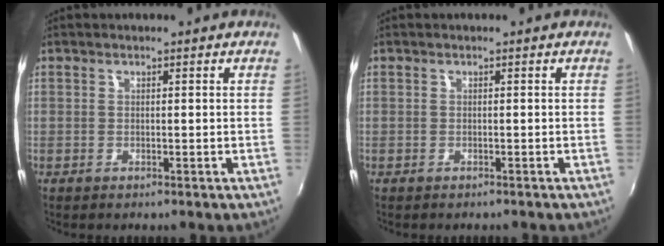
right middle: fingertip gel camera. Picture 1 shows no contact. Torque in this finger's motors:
{"motor_torque": [0.62, -0.78, 0.06, 0.04]}